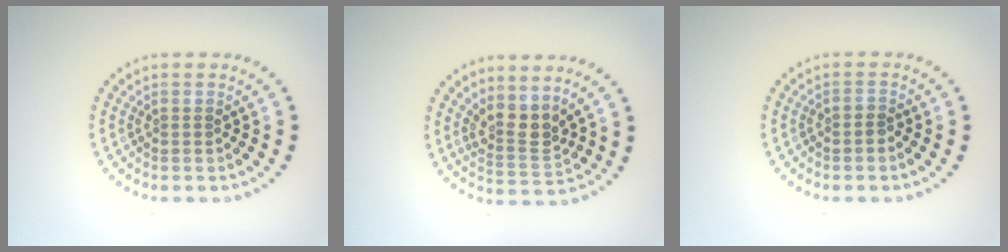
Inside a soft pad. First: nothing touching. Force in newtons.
{"total": 2.9, "press": 2.3, "slide": 1.6}
{"total": 0.7, "press": 0.4, "slide": 0.6}